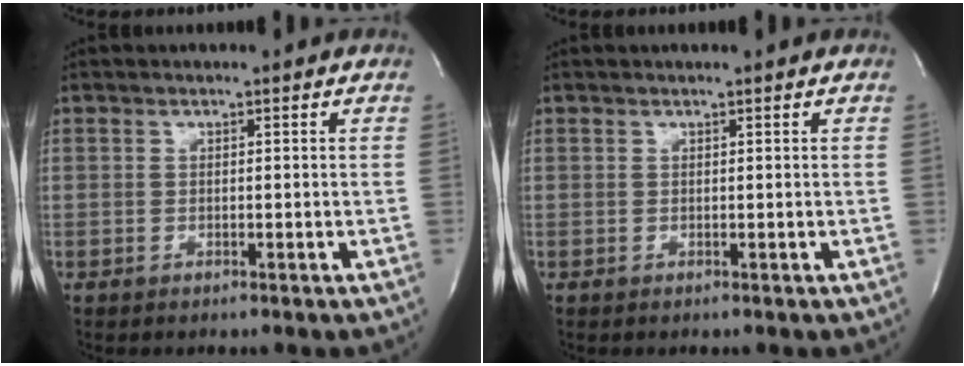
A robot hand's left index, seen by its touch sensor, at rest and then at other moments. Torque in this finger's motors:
{"motor_torque": [0.36, -0.26, 0.04, -0.01]}